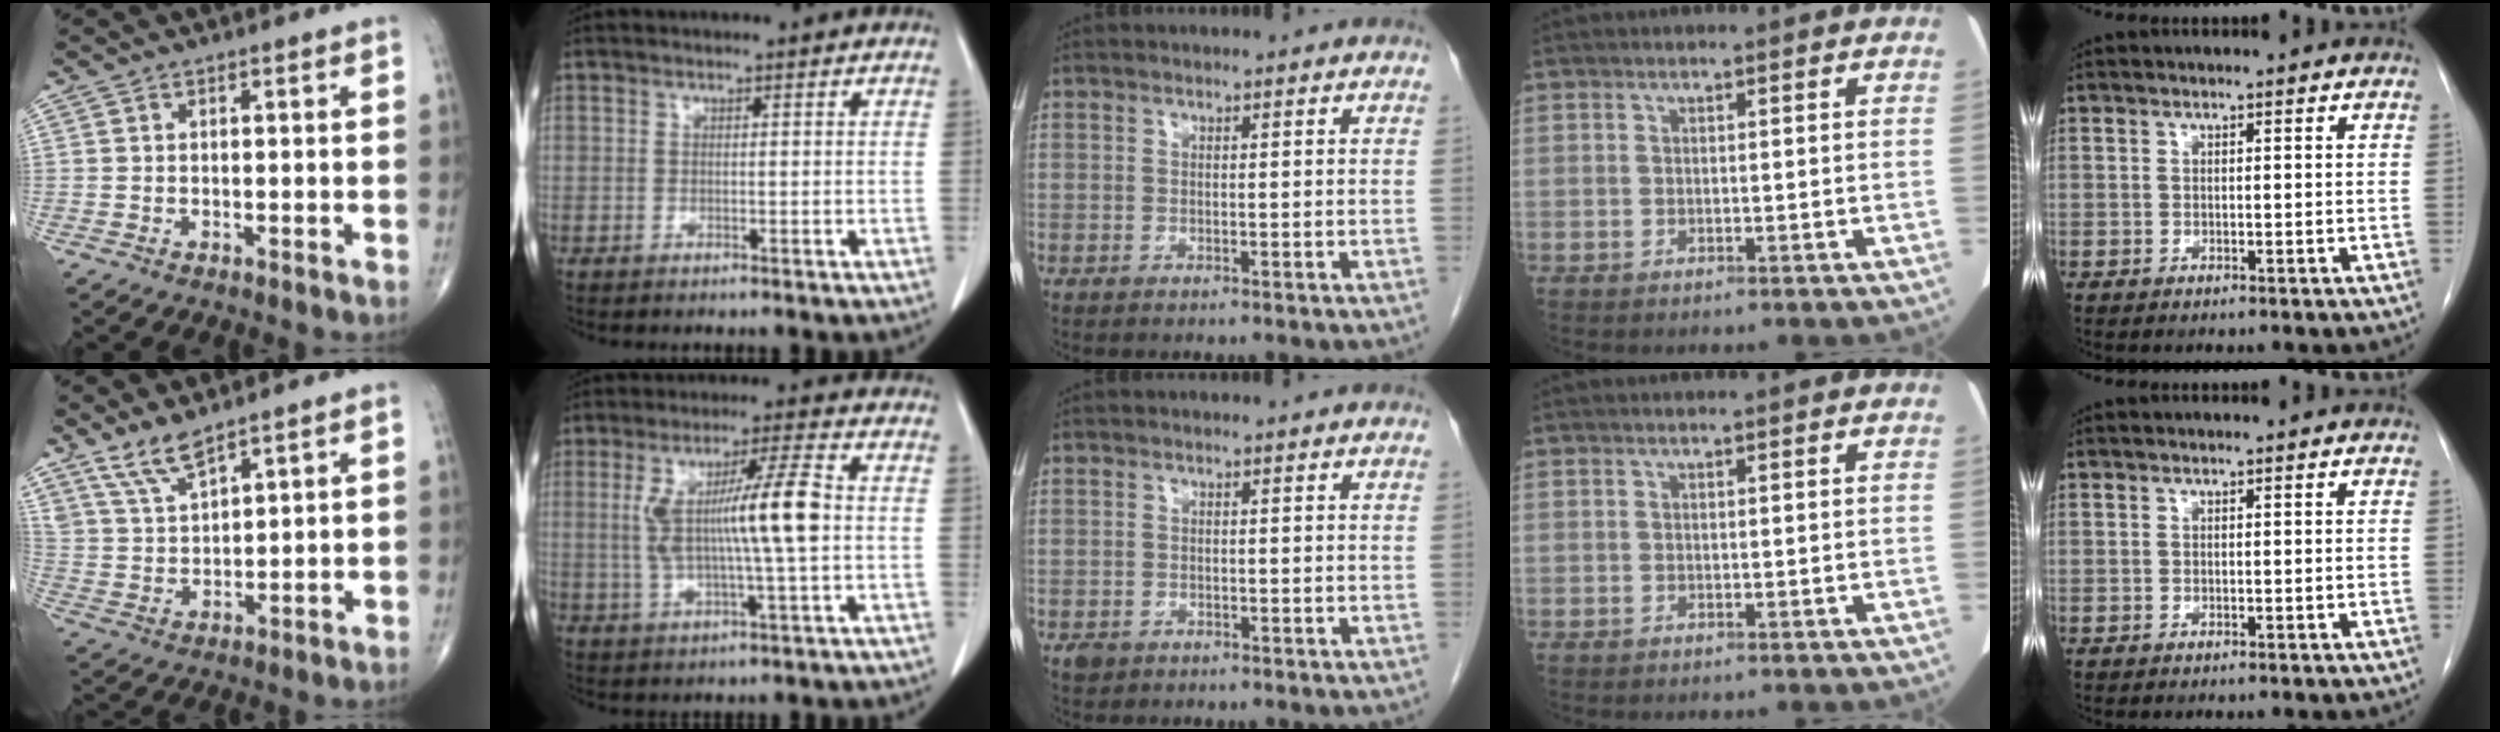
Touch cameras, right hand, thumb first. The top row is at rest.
{"thumb": {"total": 7.0, "force": [5.7, 1.8, 3.8], "torque": [-0.074, -0.030, 0.123]}, "index": {"total": 11.0, "force": [0.6, 0.3, 11.0], "torque": [-0.208, 0.008, 0.012]}, "middle": {"total": 1.2, "force": [-0.7, 1.0, 0.4], "torque": [-0.008, 0.003, -0.007]}}